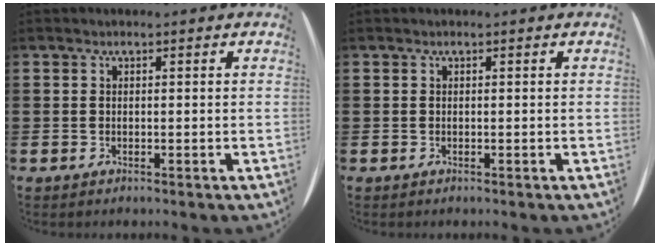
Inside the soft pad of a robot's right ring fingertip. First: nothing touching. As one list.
[{"total": 0.0}]